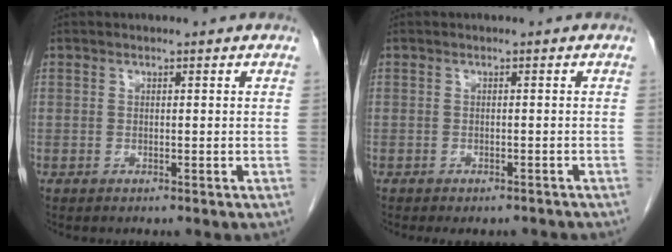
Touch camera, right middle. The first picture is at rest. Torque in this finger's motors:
{"motor_torque": [1.09, -1.05, 0.43, 0.08]}